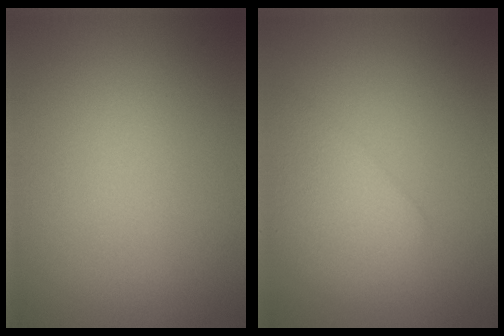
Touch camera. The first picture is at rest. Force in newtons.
{"total": 3.1, "press": 3.1, "slide": 0.3}